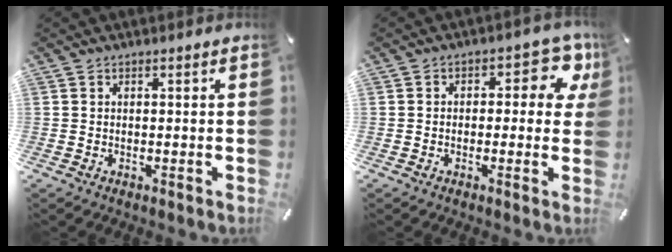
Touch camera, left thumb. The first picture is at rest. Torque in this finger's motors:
{"motor_torque": [-0.01, 0.01, 0.26, 0.16, 0.04]}